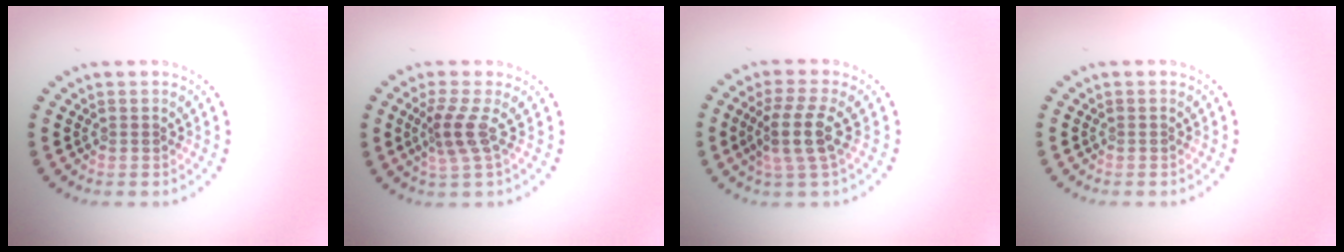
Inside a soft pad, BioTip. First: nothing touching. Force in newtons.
{"total": 2.5, "press": 1.8, "slide": 1.8}
{"total": 3.5, "press": 2.9, "slide": 1.9}
{"total": 0.0}